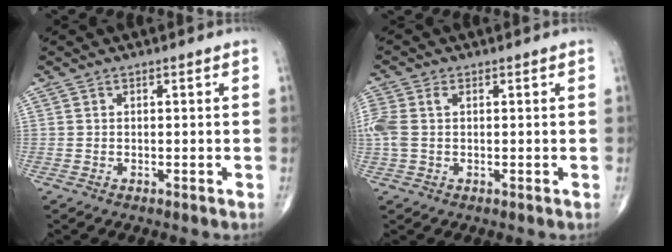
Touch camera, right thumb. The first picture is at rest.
{"total": 5.5, "force": [0.6, 3.4, 4.3], "torque": [-0.142, 0.022, 0.015]}